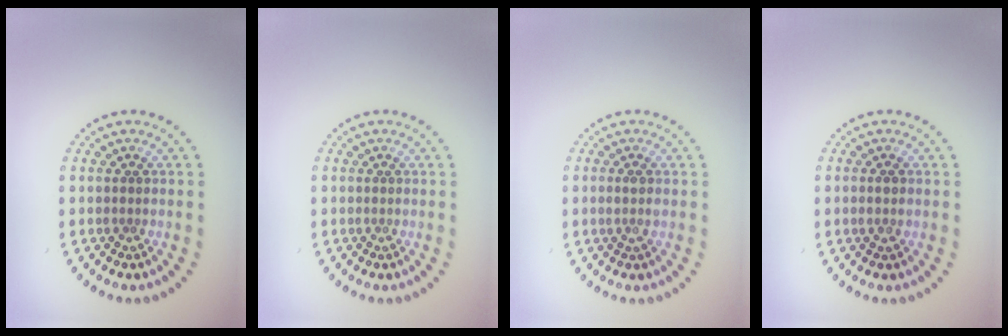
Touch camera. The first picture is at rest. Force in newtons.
{"total": 0.0}
{"total": 1.0, "press": 0.9, "slide": 0.5}
{"total": 1.0, "press": 0.9, "slide": 0.3}